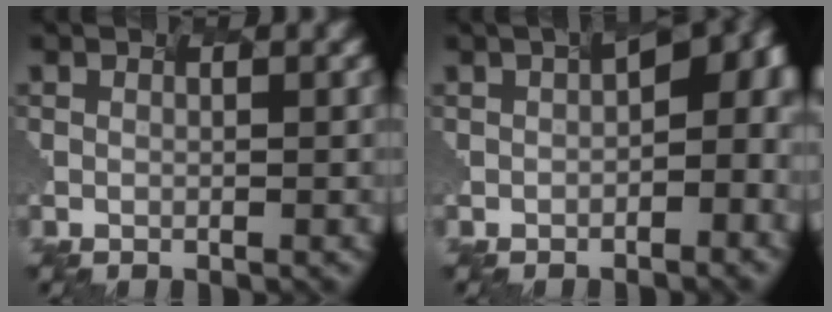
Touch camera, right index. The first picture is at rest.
{"total": 9.8, "force": [0.2, 4.3, 8.8], "torque": [-0.065, 0.045, 0.032]}